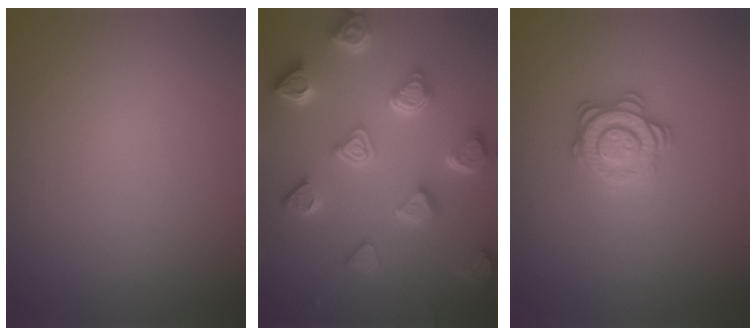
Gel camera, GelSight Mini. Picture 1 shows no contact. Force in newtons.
{"total": 6.6, "press": 5.3, "slide": 3.9}
{"total": 2.9, "press": 2.8, "slide": 0.9}